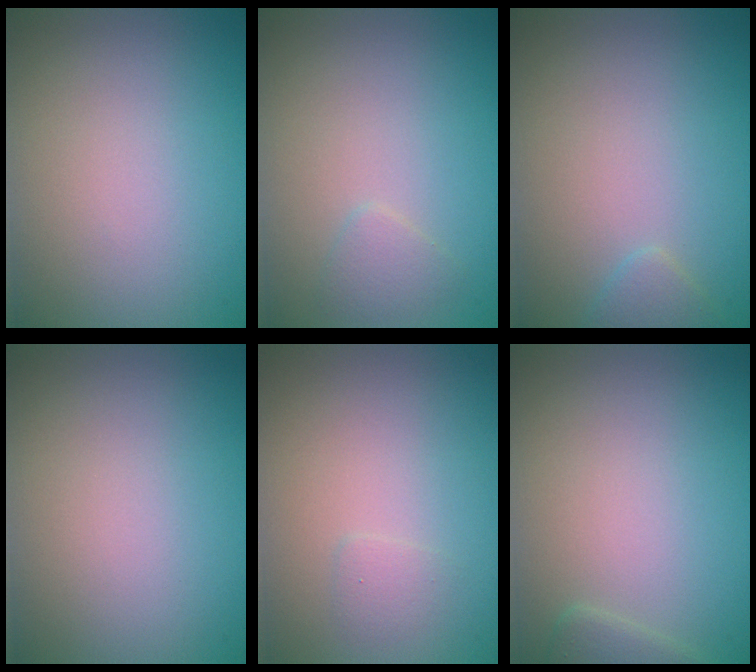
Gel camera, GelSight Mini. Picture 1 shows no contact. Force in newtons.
{"total": 1.1, "press": 1.1, "slide": 0.0}
{"total": 1.1, "press": 1.1, "slide": 0.1}
{"total": 0.0}
{"total": 0.7, "press": 0.7, "slide": 0.1}
{"total": 1.2, "press": 1.2, "slide": 0.1}